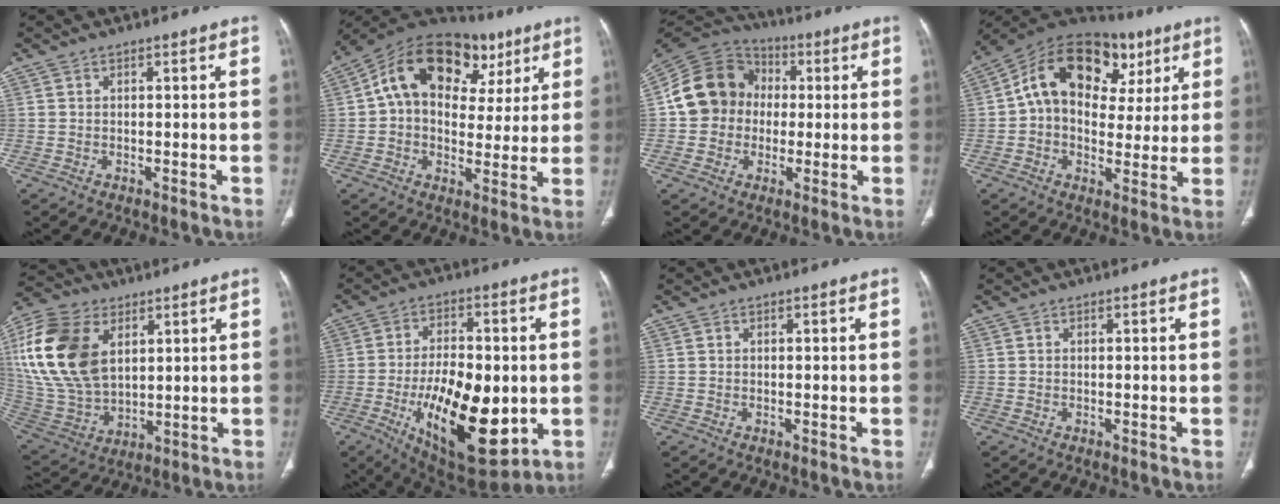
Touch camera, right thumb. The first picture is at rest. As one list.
[{"total": 21.7, "force": [7.8, 14.2, 14.4], "torque": [-0.193, 0.036, 0.118]}, {"total": 13.9, "force": [0.4, 12.4, 6.3], "torque": [-0.098, 0.029, -0.003]}, {"total": 20.7, "force": [6.7, 14.0, 13.7], "torque": [-0.182, 0.035, 0.100]}, {"total": 22.0, "force": [6.8, 13.8, 15.8], "torque": [-0.326, -0.020, 0.134]}, {"total": 21.8, "force": [-4.5, 10.4, 18.6], "torque": [-0.296, -0.004, -0.050]}, {"total": 0.0}, {"total": 0.0}]